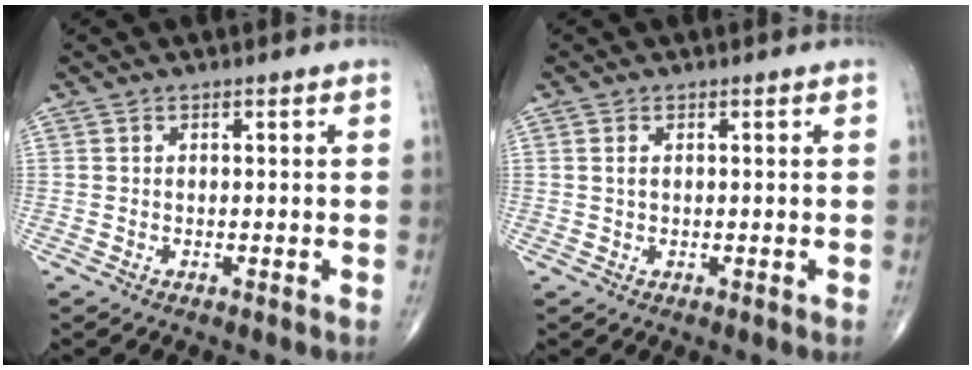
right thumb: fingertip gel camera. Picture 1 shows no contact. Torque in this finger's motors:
{"motor_torque": [-0.36, 0.15, -0.21, -0.02, -0.05]}